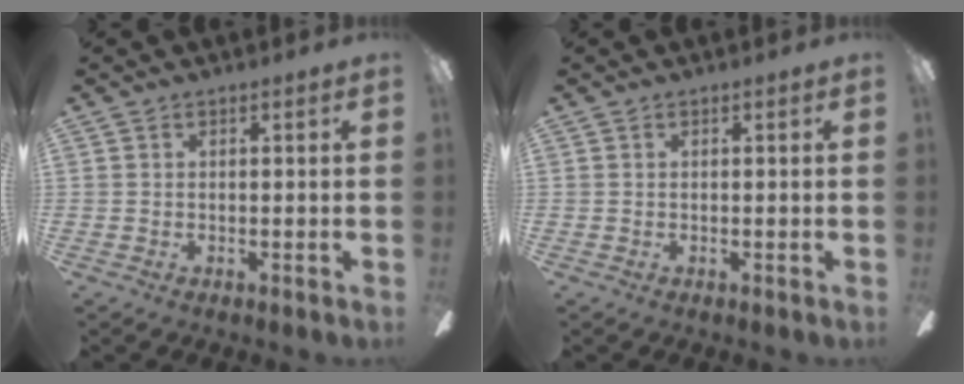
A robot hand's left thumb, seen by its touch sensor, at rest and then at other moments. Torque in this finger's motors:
{"motor_torque": [0.00, 0.00, 0.00, 0.00, 0.00]}